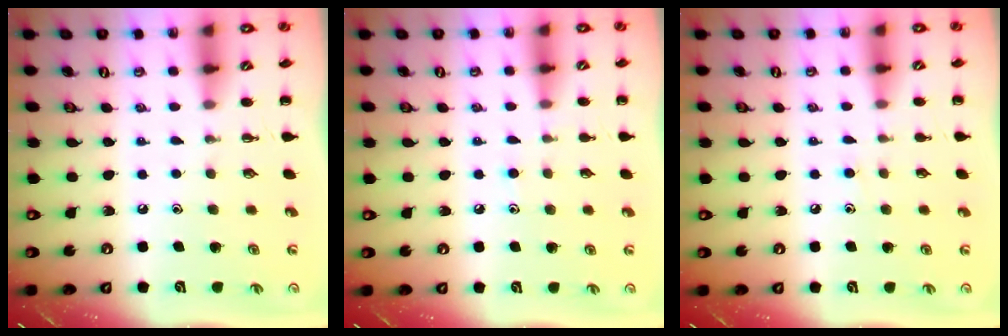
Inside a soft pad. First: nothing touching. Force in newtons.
{"total": 6.2, "press": 5.8, "slide": 2.3}
{"total": 5.4, "press": 5.0, "slide": 2.0}